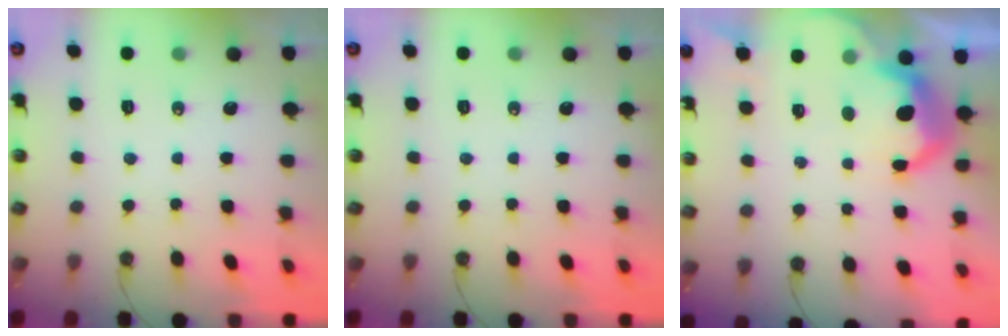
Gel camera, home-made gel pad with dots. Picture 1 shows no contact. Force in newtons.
{"total": 0.0}
{"total": 9.3, "press": 9.3, "slide": 0.6}